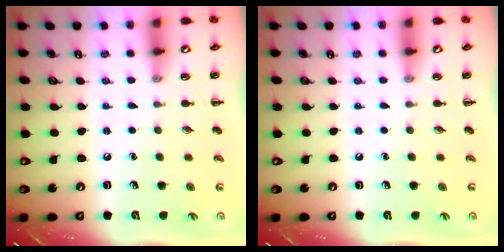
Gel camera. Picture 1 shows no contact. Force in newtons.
{"total": 0.0}